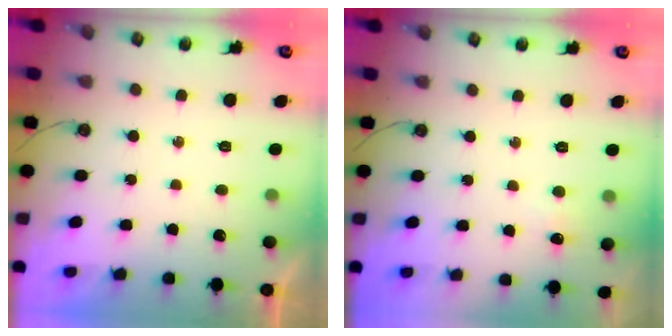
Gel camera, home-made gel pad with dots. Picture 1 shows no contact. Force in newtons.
{"total": 4.3, "press": 3.9, "slide": 1.8}